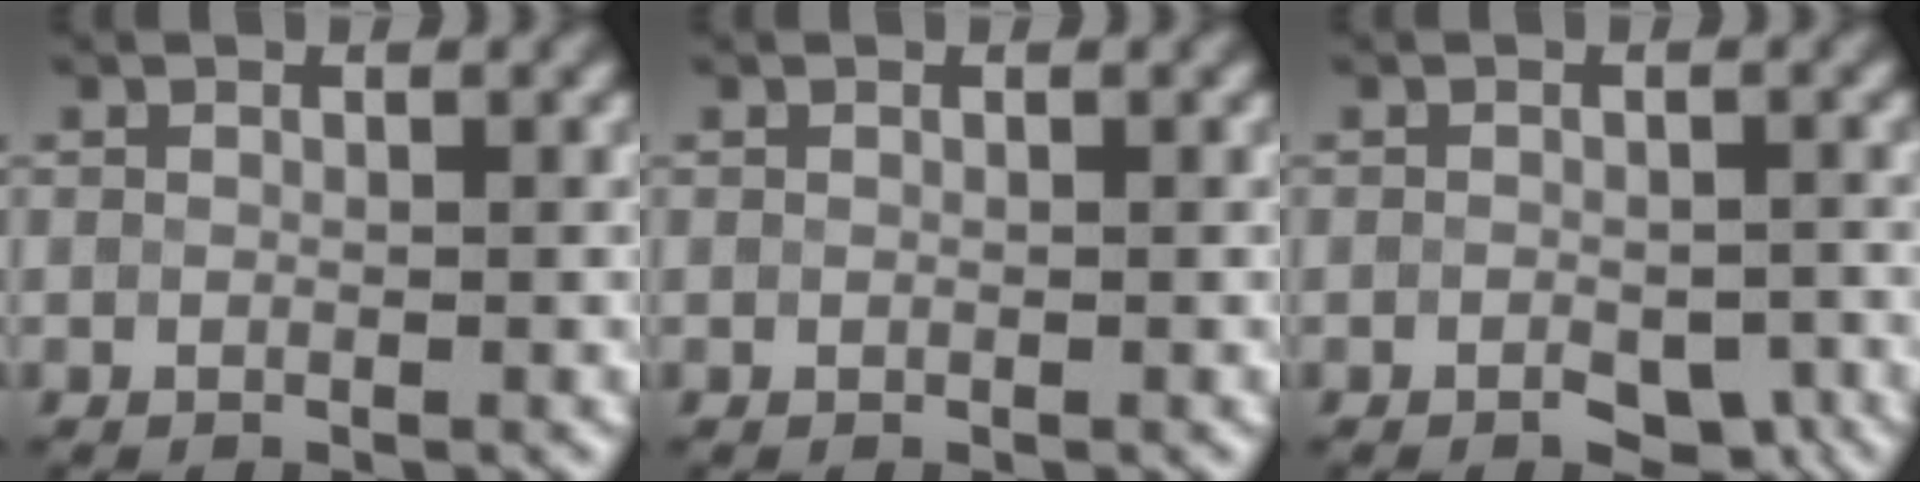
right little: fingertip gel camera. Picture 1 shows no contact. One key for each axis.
{"total": 0.0}
{"total": 2.1, "fx": -1.7, "fy": 0.6, "fz": 1.1, "tx": -0.021, "ty": -0.001, "tz": -0.012}